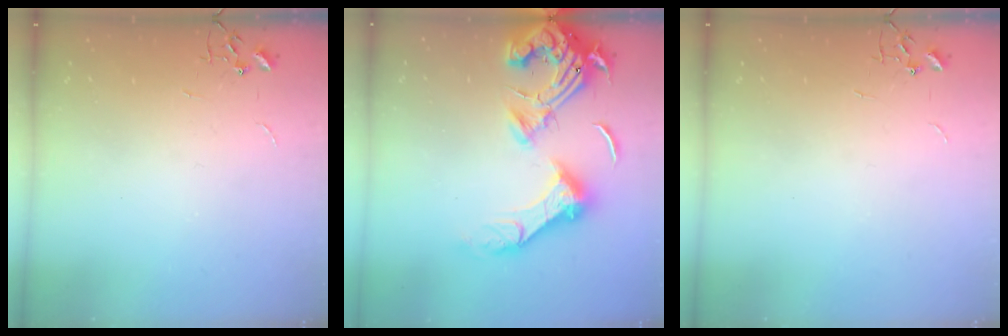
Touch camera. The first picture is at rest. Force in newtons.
{"total": 19.5, "press": 19.4, "slide": 2.0}
{"total": 0.0}